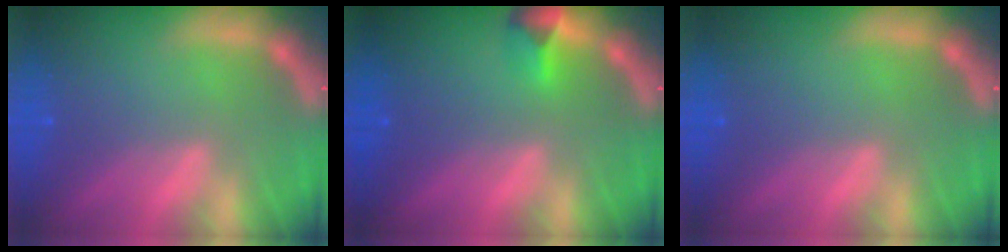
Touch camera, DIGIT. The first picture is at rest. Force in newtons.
{"total": 1.9}
{"total": 0.0}